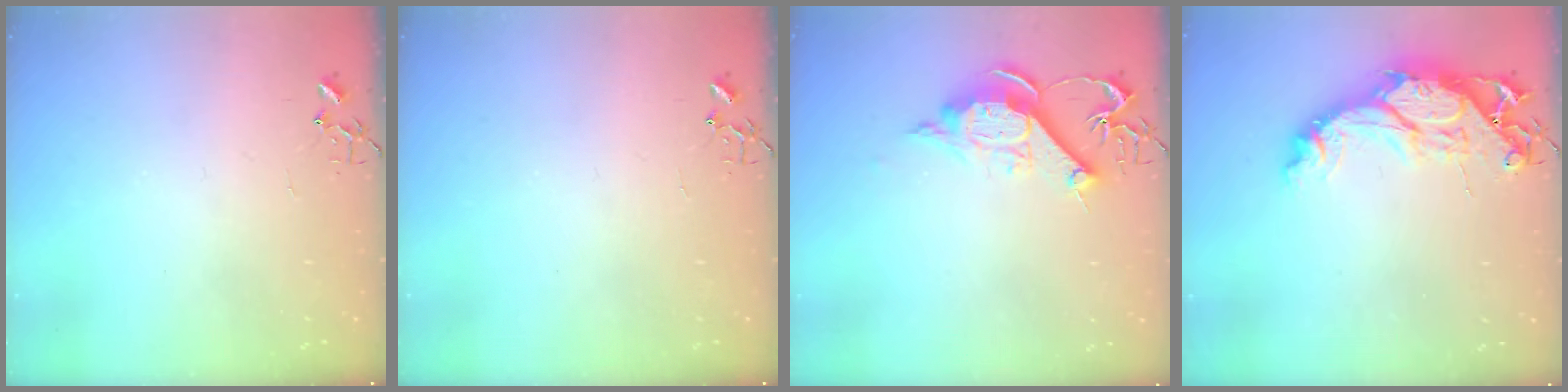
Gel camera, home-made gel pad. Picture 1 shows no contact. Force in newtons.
{"total": 0.0}
{"total": 11.9, "press": 11.9, "slide": 1.0}
{"total": 14.8, "press": 14.7, "slide": 1.3}